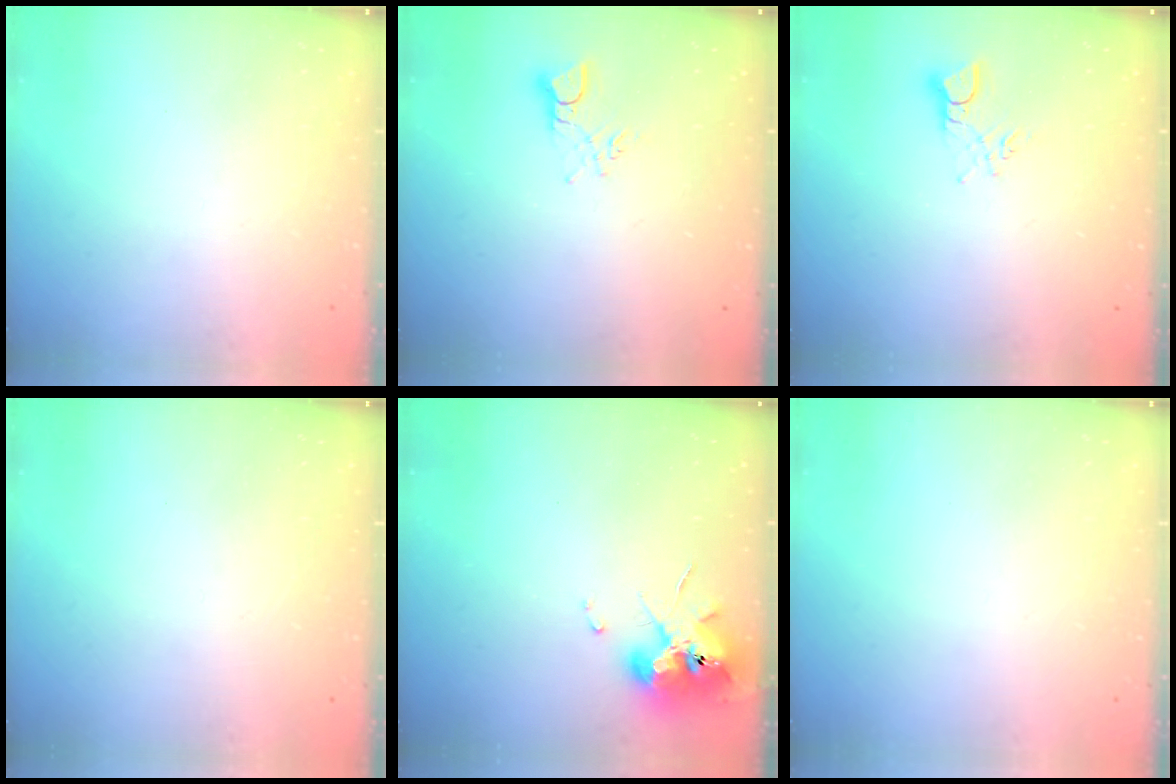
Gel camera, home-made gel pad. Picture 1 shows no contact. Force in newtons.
{"total": 2.6, "press": 2.6, "slide": 0.4}
{"total": 2.6, "press": 2.6, "slide": 0.4}
{"total": 0.0}
{"total": 11.6, "press": 11.5, "slide": 1.3}
{"total": 0.0}